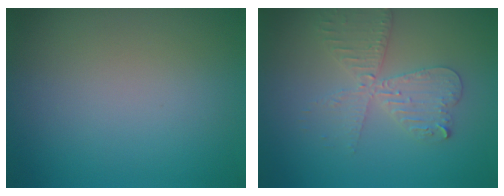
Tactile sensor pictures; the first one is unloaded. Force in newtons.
{"total": 4.1, "press": 3.5, "slide": 2.0}